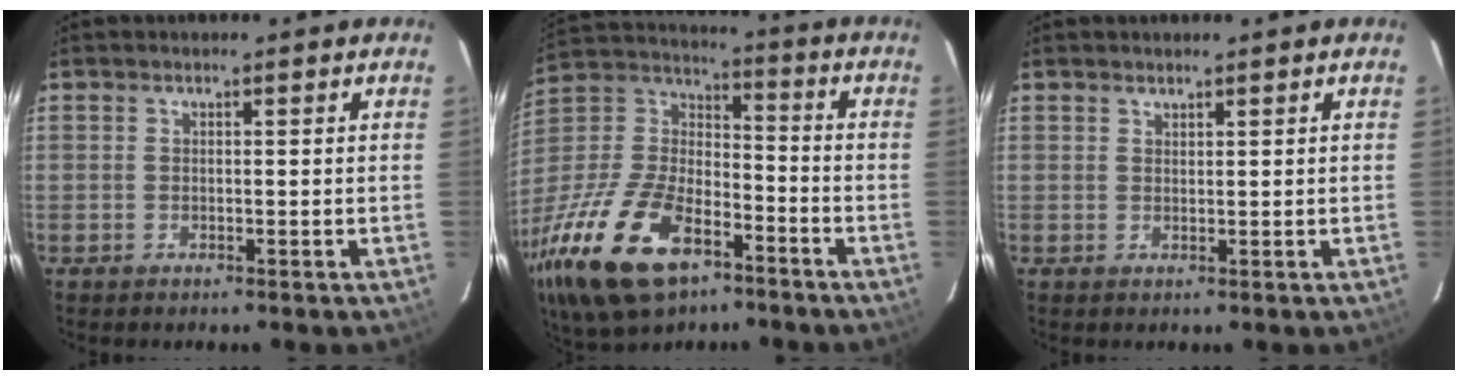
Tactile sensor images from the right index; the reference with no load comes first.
{"total": 28.2, "force": [-15.3, 14.3, 18.9], "torque": [-0.418, -0.021, -0.268]}
{"total": 0.8, "force": [0.8, 0.2, 0.1], "torque": [-0.002, 0.001, 0.015]}